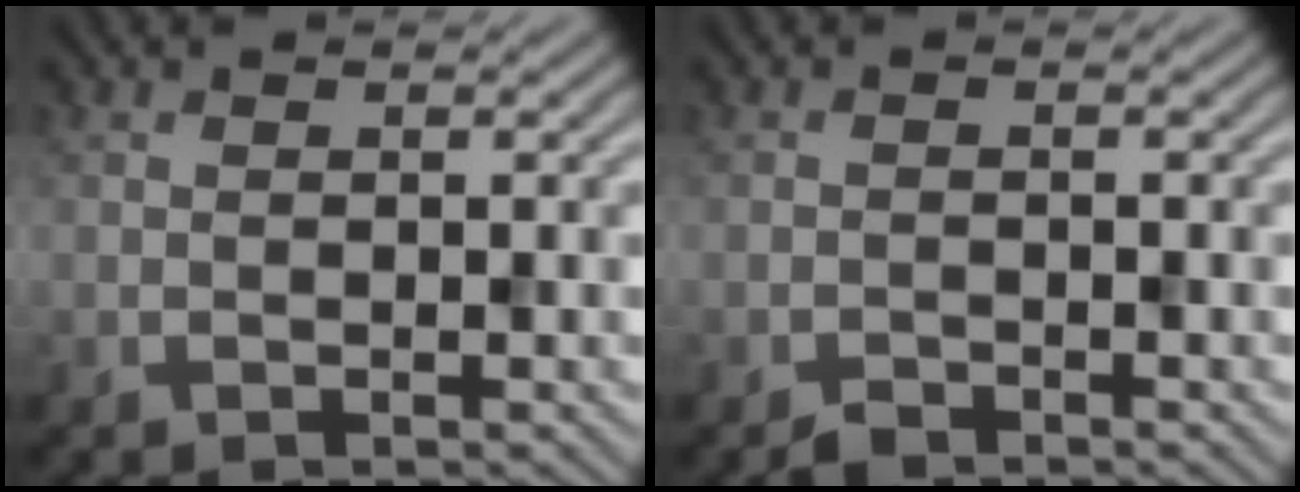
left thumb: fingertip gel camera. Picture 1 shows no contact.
{"total": 1.2, "force": [-1.2, 0.2, 0.2], "torque": [-0.002, 0.002, -0.022]}